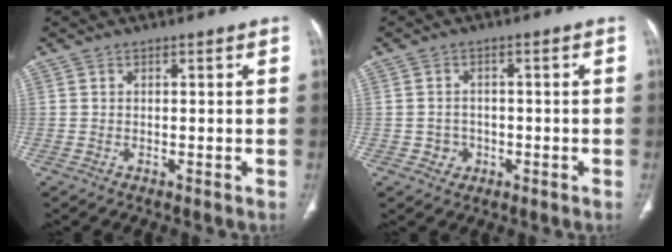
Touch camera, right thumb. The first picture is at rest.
{"total": 2.9, "force": [-0.9, 2.6, 0.6], "torque": [0.005, 0.009, -0.012]}